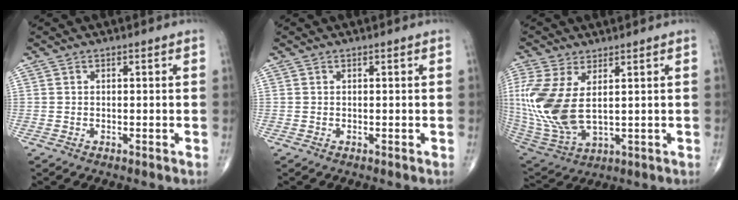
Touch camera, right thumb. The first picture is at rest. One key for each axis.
{"total": 0.0}
{"total": 16.6, "fx": 2.3, "fy": 8.5, "fz": 14.0, "tx": -0.336, "ty": -0.021, "tz": 0.064}